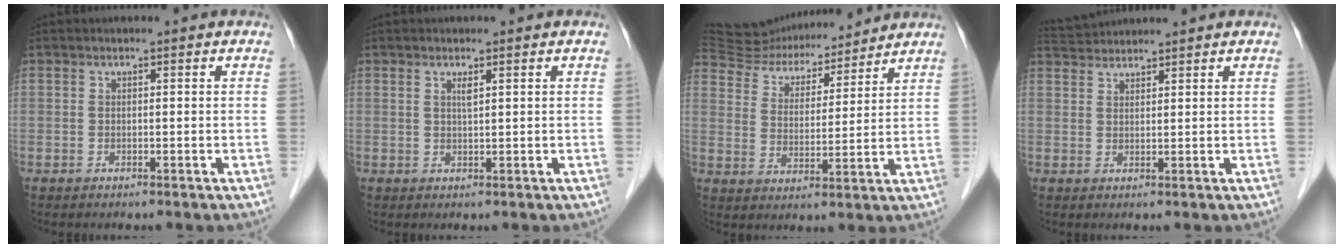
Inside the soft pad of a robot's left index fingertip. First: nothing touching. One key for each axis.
{"total": 1.3, "fx": 0.6, "fy": 0.0, "fz": 1.1, "tx": -0.023, "ty": -0.001, "tz": 0.011}
{"total": 17.3, "fx": 16.1, "fy": 4.7, "fz": 4.0, "tx": -0.080, "ty": 0.023, "tz": 0.262}
{"total": 3.9, "fx": 3.9, "fy": -0.1, "fz": 0.1, "tx": -0.010, "ty": 0.028, "tz": 0.077}